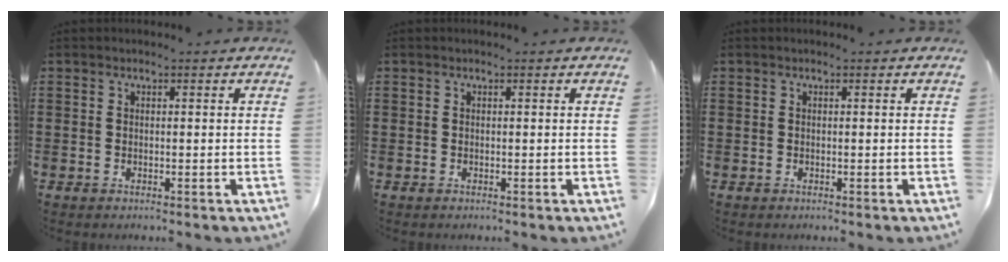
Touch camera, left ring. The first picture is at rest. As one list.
[{"total": 0.0}, {"total": 0.0}]